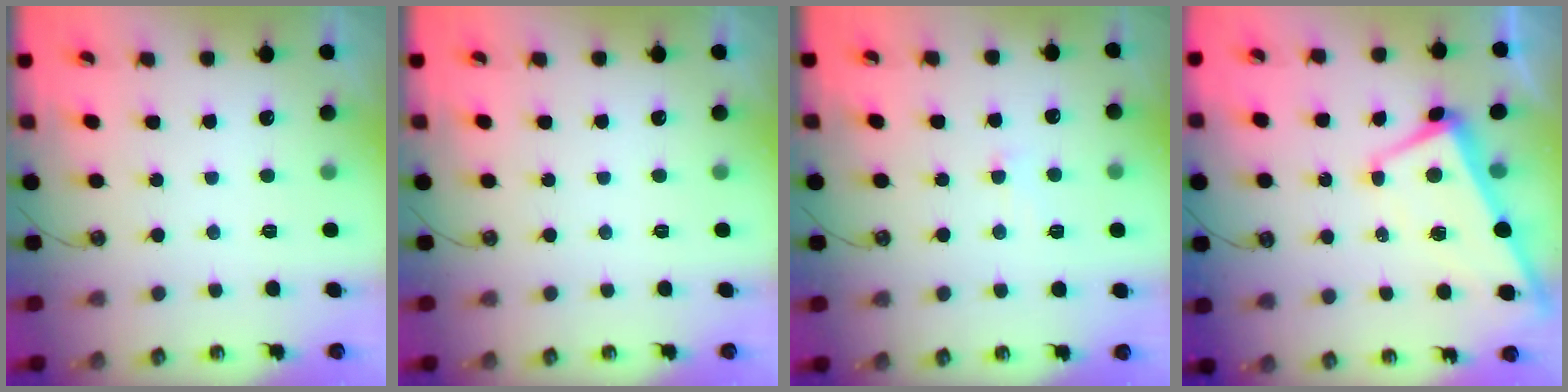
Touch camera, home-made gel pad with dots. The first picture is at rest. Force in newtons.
{"total": 0.0}
{"total": 0.9, "press": 0.6, "slide": 0.7}
{"total": 1.5, "press": 1.3, "slide": 0.8}